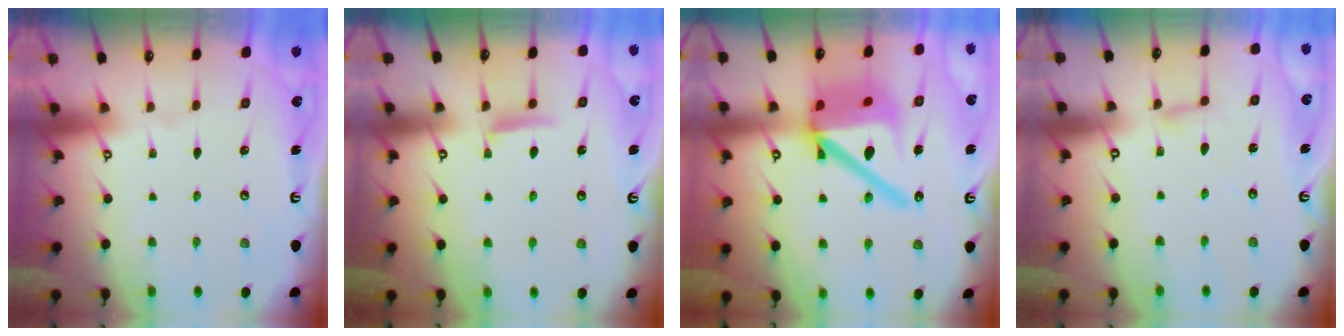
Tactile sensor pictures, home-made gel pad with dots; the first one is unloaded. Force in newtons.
{"total": 6.2, "press": 6.1, "slide": 0.8}
{"total": 21.2, "press": 21.0, "slide": 2.9}
{"total": 2.7, "press": 2.6, "slide": 0.2}